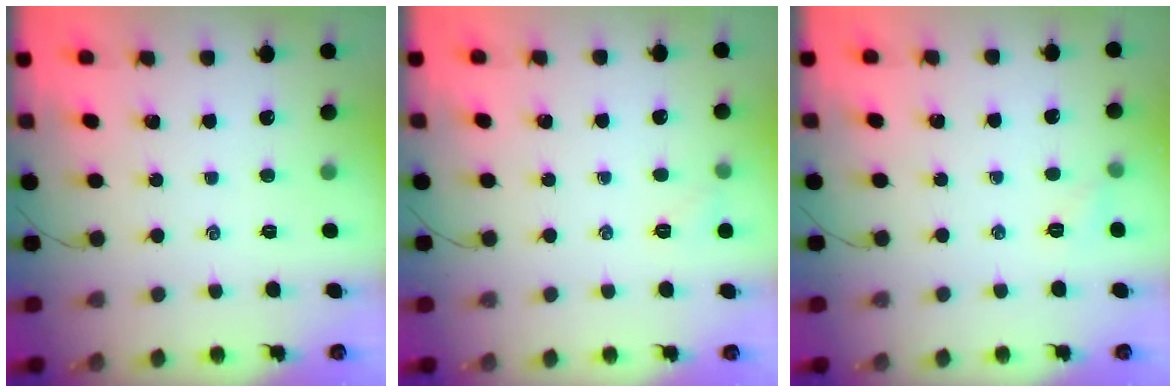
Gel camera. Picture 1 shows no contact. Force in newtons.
{"total": 4.3, "press": 4.1, "slide": 1.2}
{"total": 4.5, "press": 4.3, "slide": 1.3}